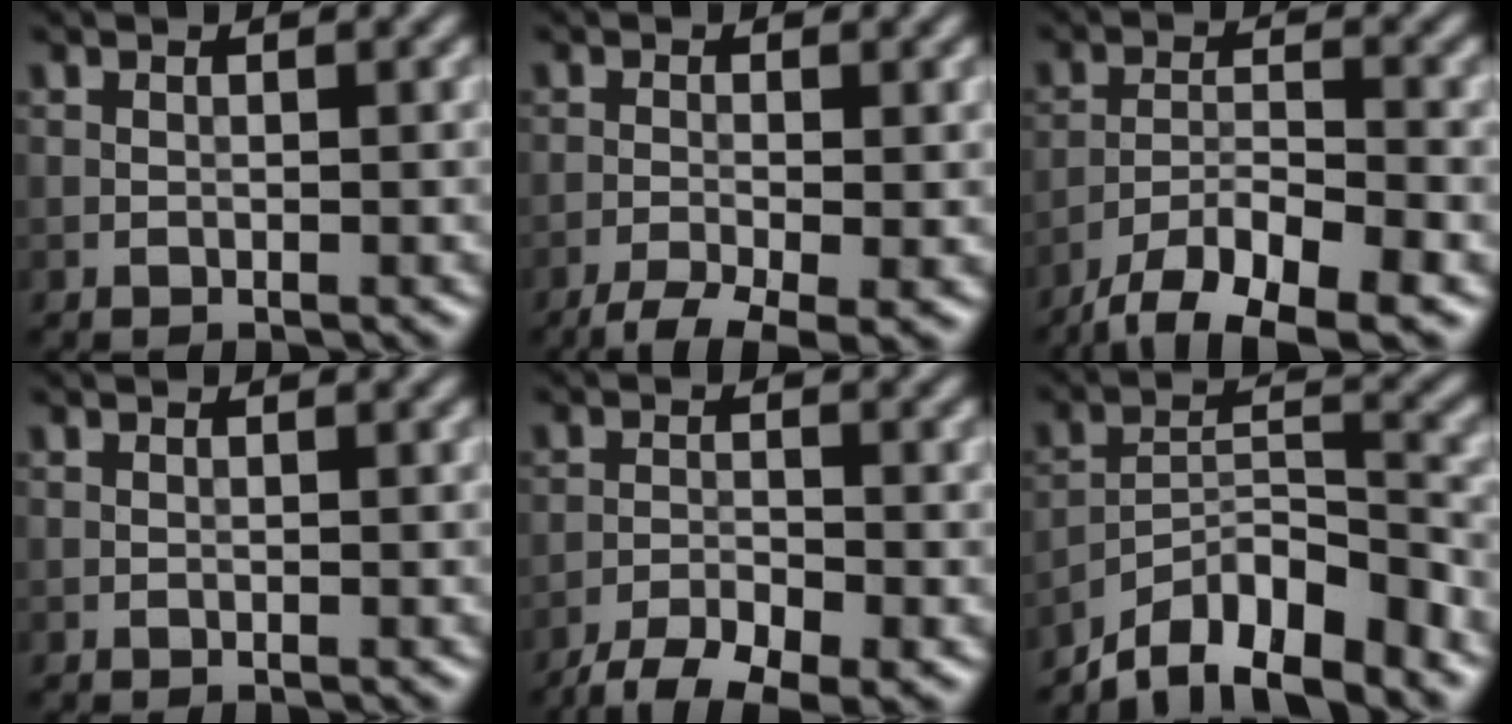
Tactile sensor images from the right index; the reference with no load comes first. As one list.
[{"total": 4.1, "force": [-2.8, 0.9, 2.9], "torque": [-0.055, -0.007, -0.054]}, {"total": 7.8, "force": [-5.9, 2.2, 4.7], "torque": [-0.077, -0.003, -0.106]}, {"total": 0.0}, {"total": 5.5, "force": [-4.1, 1.4, 3.3], "torque": [-0.056, -0.004, -0.074]}, {"total": 8.7, "force": [-6.9, 2.6, 4.5], "torque": [-0.065, 0.004, -0.123]}]